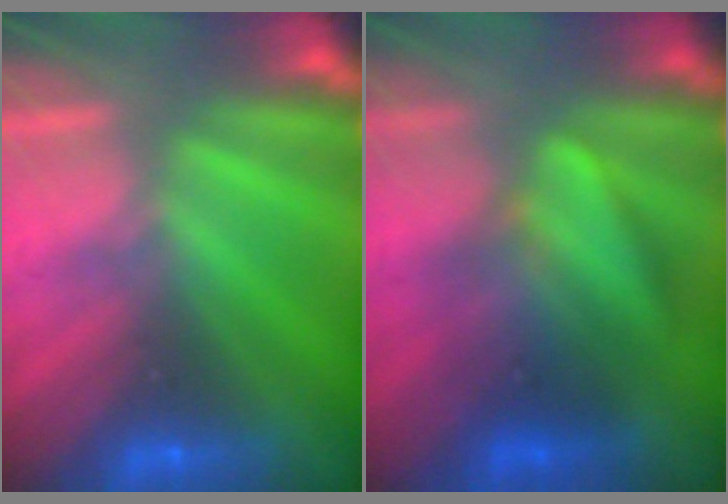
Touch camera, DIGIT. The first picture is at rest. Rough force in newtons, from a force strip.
{"total": 3.7}